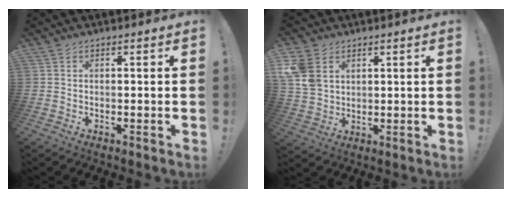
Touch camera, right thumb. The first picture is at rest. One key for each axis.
{"total": 6.8, "fx": 3.0, "fy": 5.1, "fz": 3.4, "tx": -0.072, "ty": -0.006, "tz": 0.059}